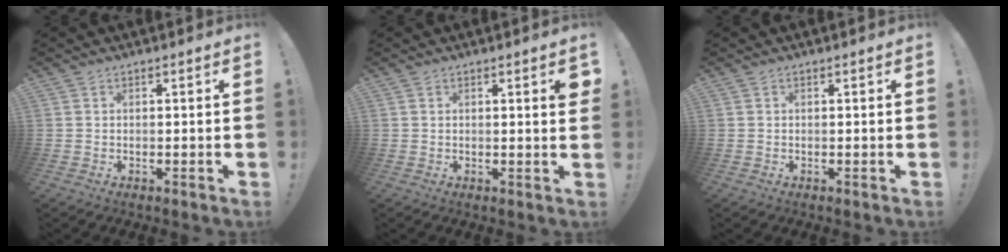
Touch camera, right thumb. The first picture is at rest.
{"total": 2.4, "force": [1.1, 0.1, 2.2], "torque": [-0.021, -0.006, 0.012]}
{"total": 0.0}